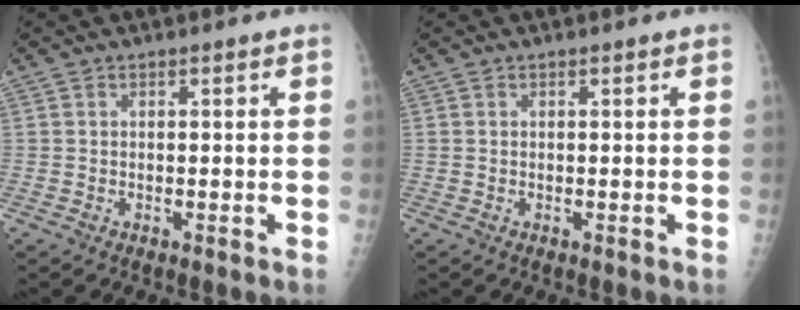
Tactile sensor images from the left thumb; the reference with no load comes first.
{"total": 0.0}